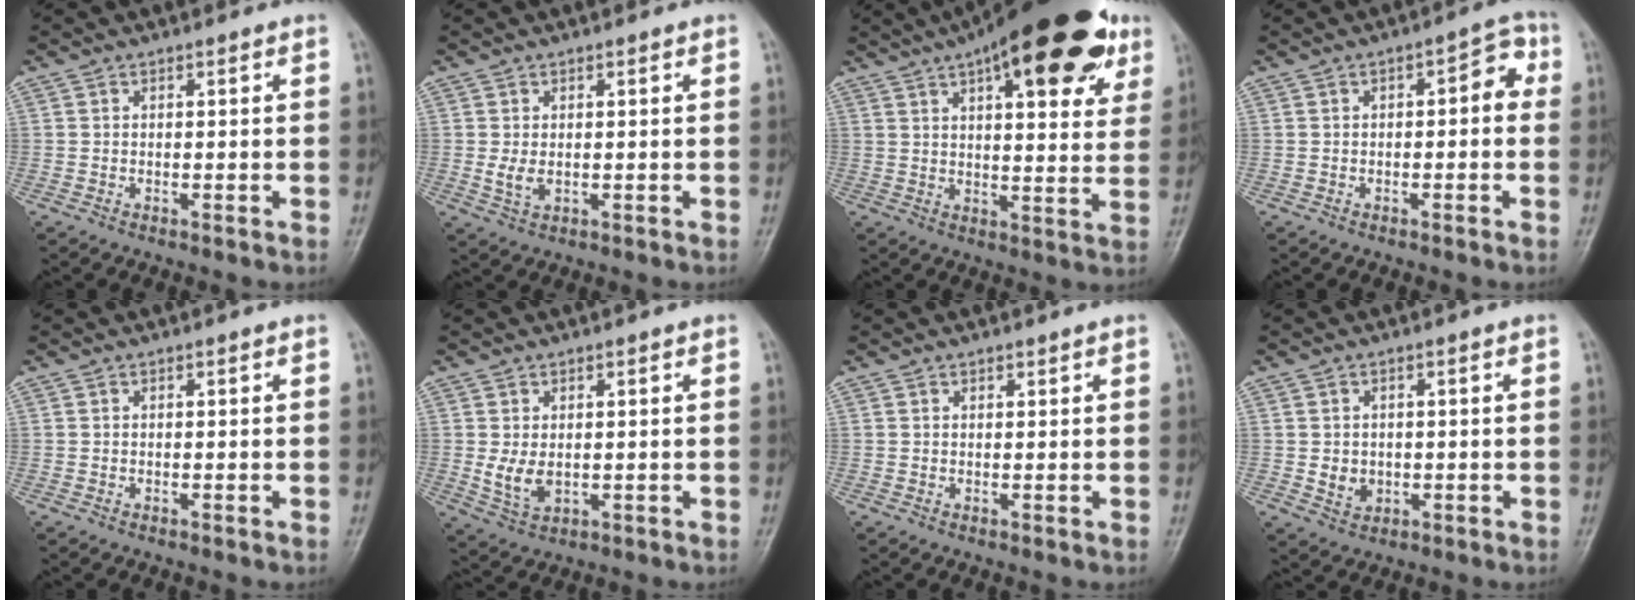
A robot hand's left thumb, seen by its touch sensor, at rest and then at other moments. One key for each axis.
{"total": 2.7, "fx": 0.1, "fy": 1.9, "fz": 1.9, "tx": -0.036, "ty": -0.009, "tz": 0.006}
{"total": 24.4, "fx": 13.3, "fy": 8.8, "fz": 18.5, "tx": -0.242, "ty": -0.006, "tz": 0.186}
{"total": 5.1, "fx": 0.5, "fy": 2.5, "fz": 4.4, "tx": -0.036, "ty": 0.023, "tz": -0.003}
{"total": 0.0}
{"total": 4.5, "fx": 0.3, "fy": 3.2, "fz": 3.2, "tx": -0.053, "ty": -0.014, "tz": 0.014}
{"total": 0.6, "fx": 0.5, "fy": 0.2, "fz": 0.0, "tx": 0.001, "ty": -0.004, "tz": 0.007}
{"total": 3.4, "fx": -0.2, "fy": 3.0, "fz": 1.6, "tx": -0.014, "ty": -0.001, "tz": 0.006}